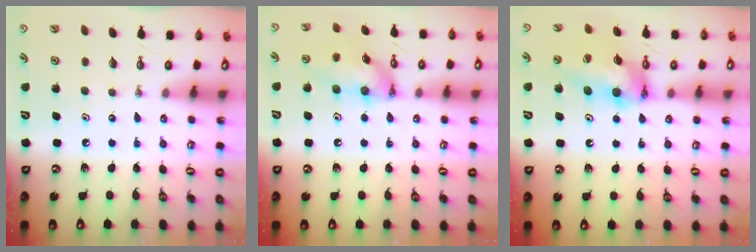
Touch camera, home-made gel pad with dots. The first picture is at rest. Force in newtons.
{"total": 13.8, "press": 13.7, "slide": 1.6}
{"total": 13.3, "press": 12.9, "slide": 3.2}